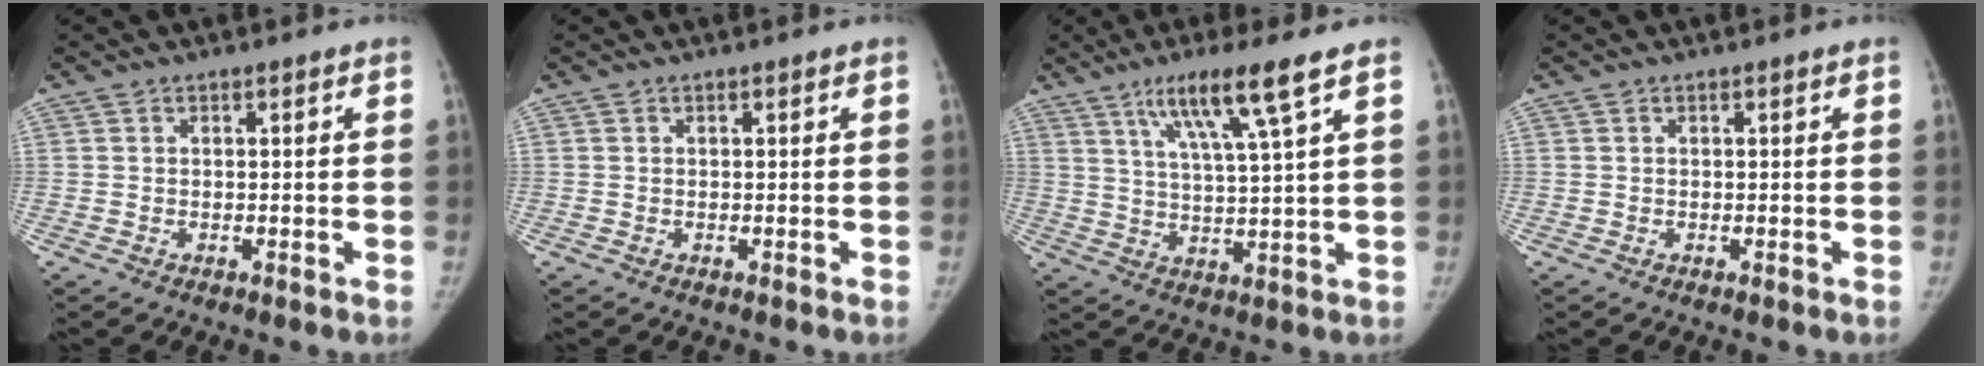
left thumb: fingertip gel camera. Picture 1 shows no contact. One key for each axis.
{"total": 0.0}
{"total": 10.5, "fx": 5.9, "fy": -0.3, "fz": 8.7, "tx": -0.158, "ty": -0.022, "tz": 0.109}
{"total": 0.0}